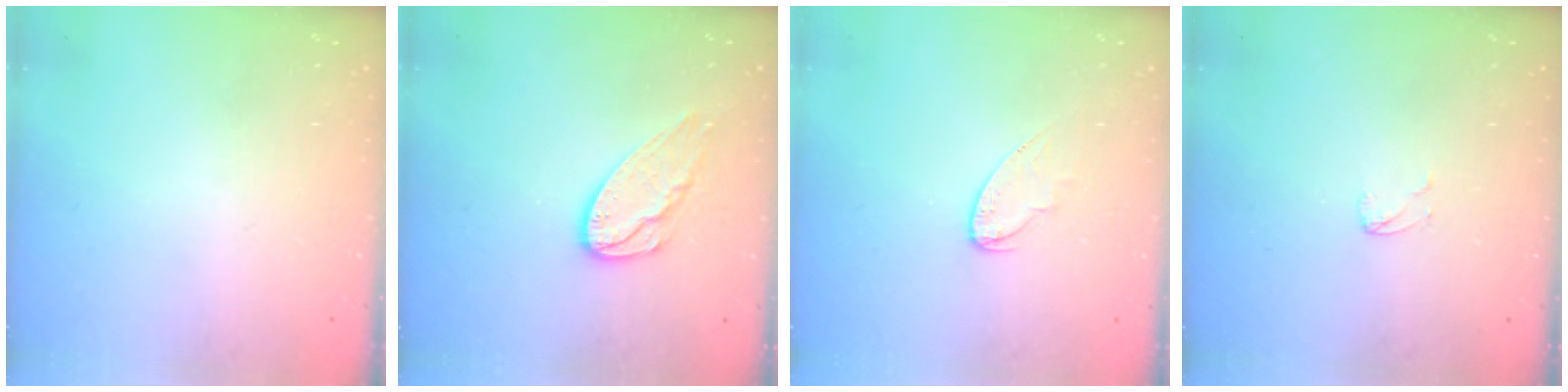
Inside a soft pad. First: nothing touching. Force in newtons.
{"total": 9.5, "press": 9.5, "slide": 0.4}
{"total": 4.6, "press": 4.6, "slide": 0.3}
{"total": 2.9, "press": 2.9, "slide": 0.2}